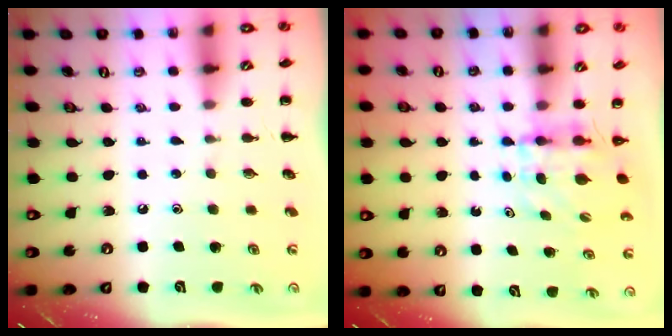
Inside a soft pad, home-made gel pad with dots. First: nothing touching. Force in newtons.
{"total": 4.0, "press": 4.0, "slide": 0.1}